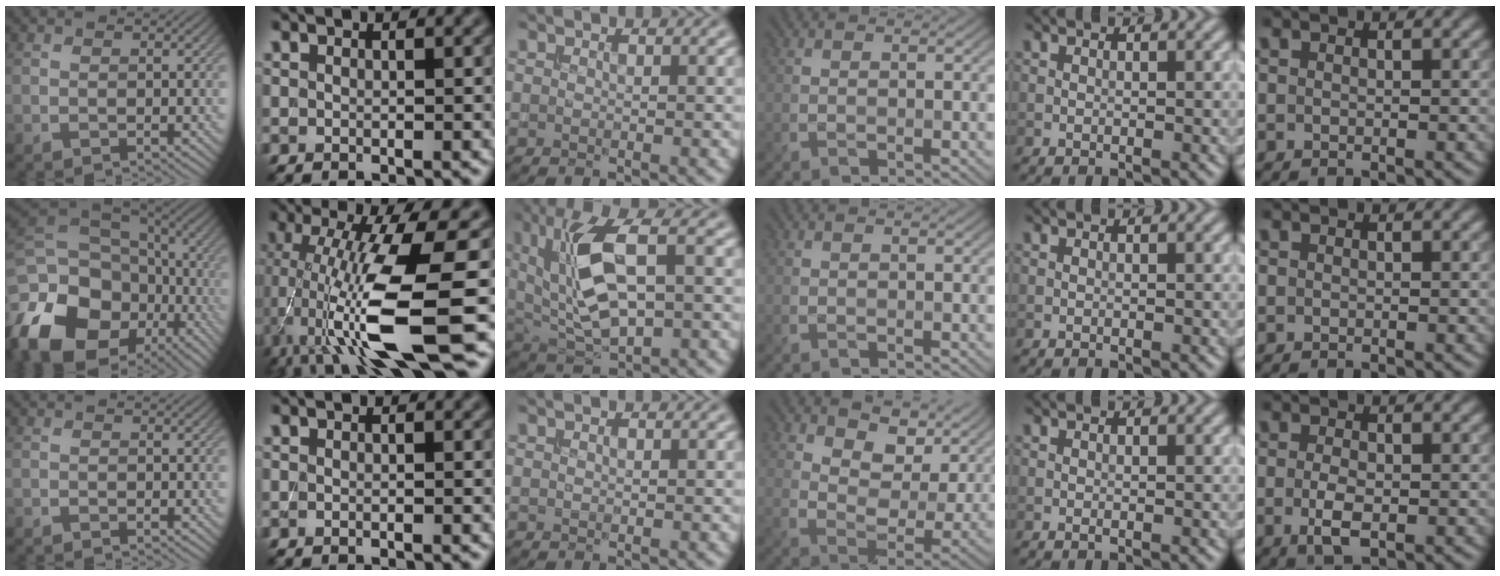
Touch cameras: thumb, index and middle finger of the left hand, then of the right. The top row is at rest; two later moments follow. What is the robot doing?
{"motion": "extract", "object": "backpack"}